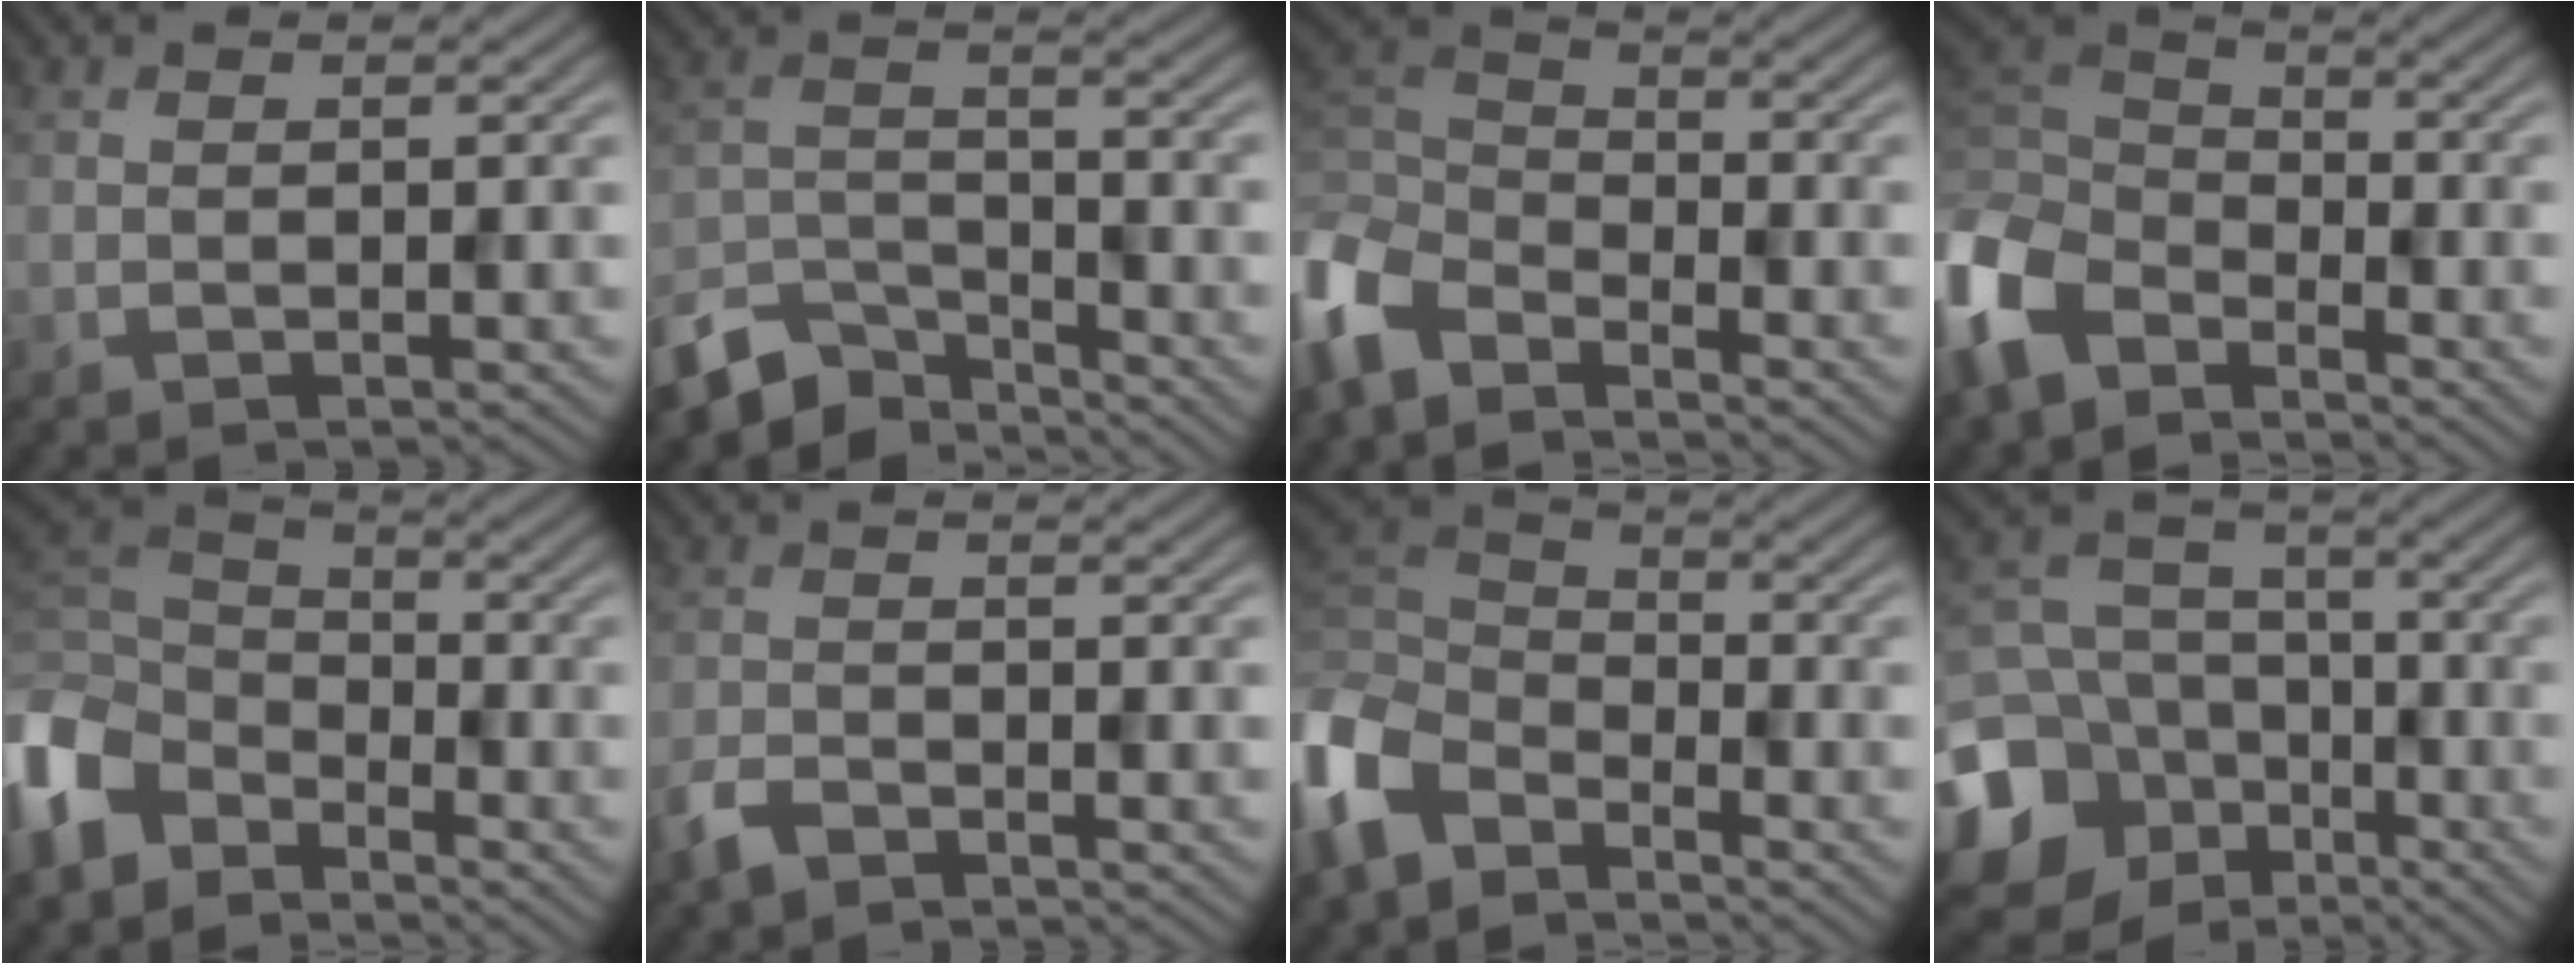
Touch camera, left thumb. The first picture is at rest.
{"total": 7.8, "force": [-6.6, 2.9, 2.9], "torque": [-0.064, -0.010, -0.142]}
{"total": 8.2, "force": [-5.8, 3.9, 4.2], "torque": [-0.114, -0.011, -0.137]}
{"total": 9.5, "force": [-5.6, 5.7, 5.2], "torque": [-0.145, -0.013, -0.132]}
{"total": 9.6, "force": [-5.7, 6.1, 4.8], "torque": [-0.136, -0.011, -0.133]}
{"total": 2.9, "force": [-2.3, 1.2, 1.3], "torque": [-0.029, -0.005, -0.057]}
{"total": 8.4, "force": [-5.1, 4.9, 4.5], "torque": [-0.124, -0.007, -0.125]}
{"total": 16.8, "force": [-7.4, 13.7, 6.4], "torque": [-0.211, -0.048, -0.135]}